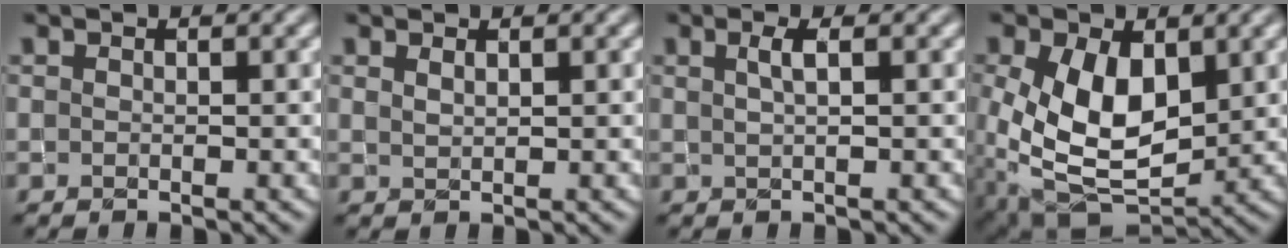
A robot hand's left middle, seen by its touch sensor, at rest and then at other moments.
{"total": 0.7, "force": [0.7, 0.2, 0.1], "torque": [-0.004, 0.001, 0.014]}
{"total": 1.4, "force": [0.6, 0.5, 1.2], "torque": [-0.020, 0.001, 0.008]}
{"total": 9.2, "force": [0.5, 5.5, 7.3], "torque": [-0.160, -0.009, 0.013]}